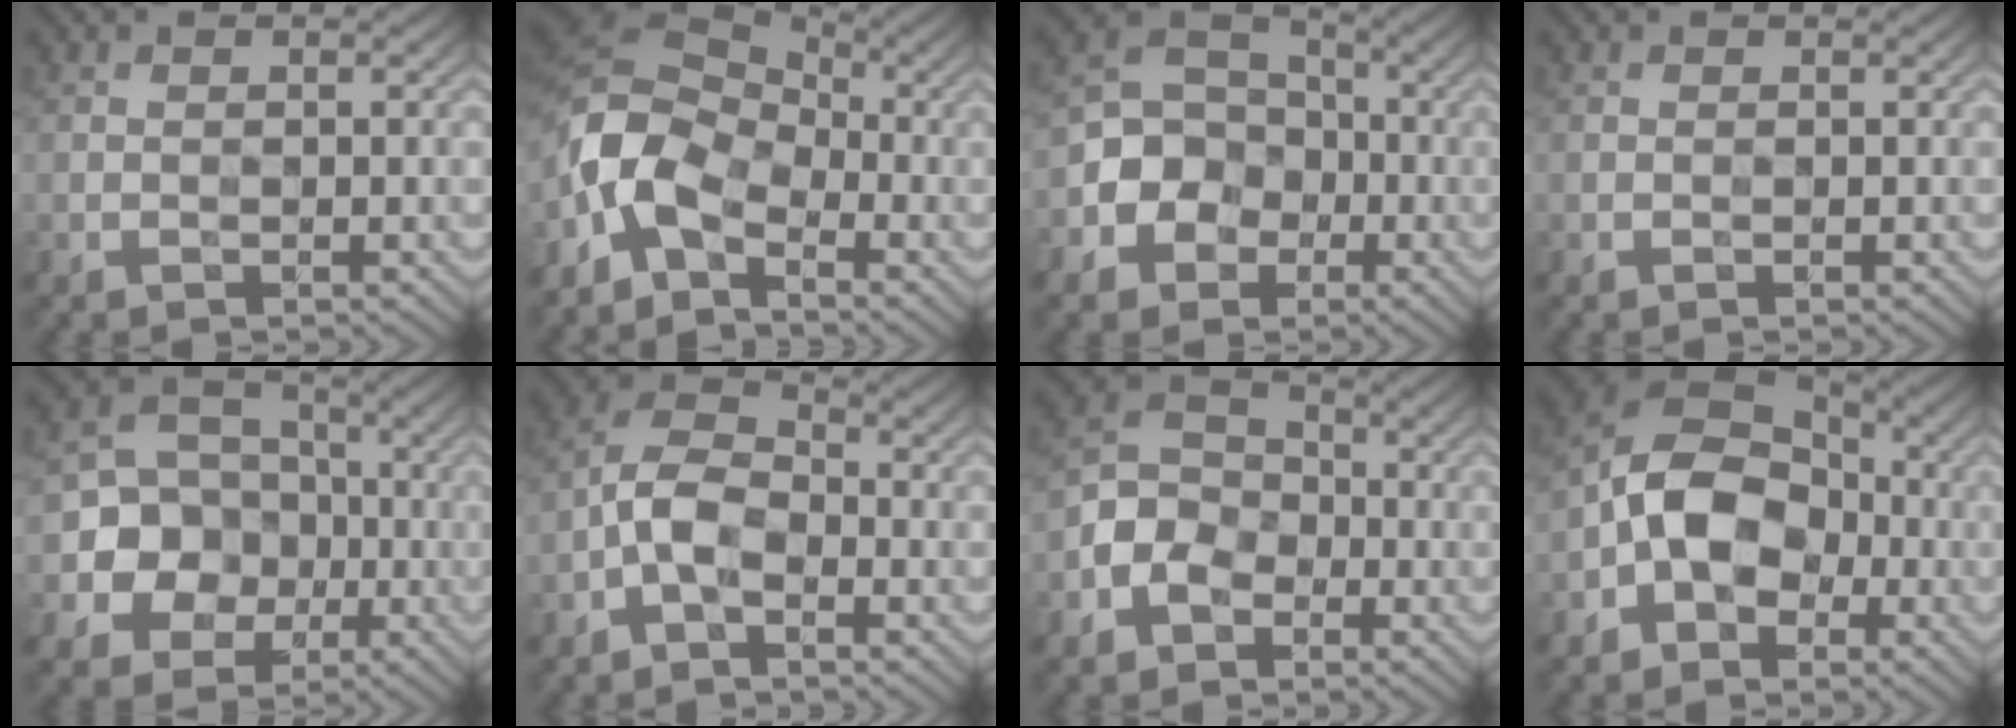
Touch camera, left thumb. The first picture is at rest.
{"total": 8.6, "force": [-3.8, 5.5, 5.5], "torque": [-0.123, 0.008, -0.104]}
{"total": 7.1, "force": [-2.3, 6.1, 2.8], "torque": [-0.056, -0.004, -0.071]}
{"total": 0.0}
{"total": 9.7, "force": [-2.2, 8.7, 3.6], "torque": [-0.076, -0.013, -0.075]}
{"total": 5.5, "force": [-2.1, 3.2, 4.0], "torque": [-0.084, 0.014, -0.057]}
{"total": 6.2, "force": [-2.8, 4.8, 2.9], "torque": [-0.064, 0.004, -0.076]}
{"total": 8.9, "force": [-2.4, 6.6, 5.5], "torque": [-0.102, 0.006, -0.072]}